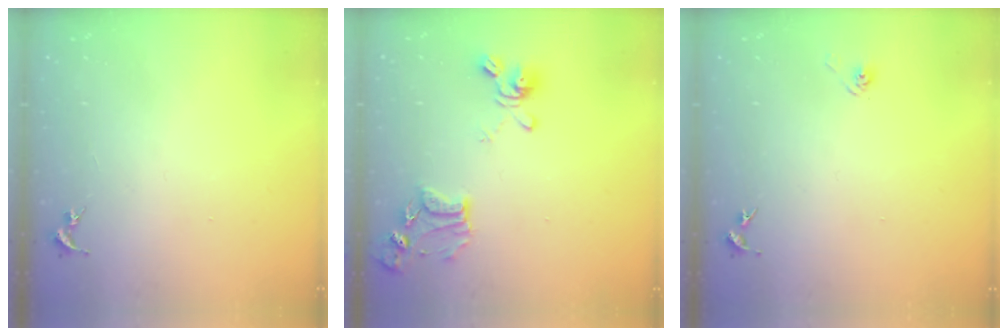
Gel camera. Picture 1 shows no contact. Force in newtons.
{"total": 14.6, "press": 14.6, "slide": 1.4}
{"total": 2.9, "press": 2.6, "slide": 1.4}